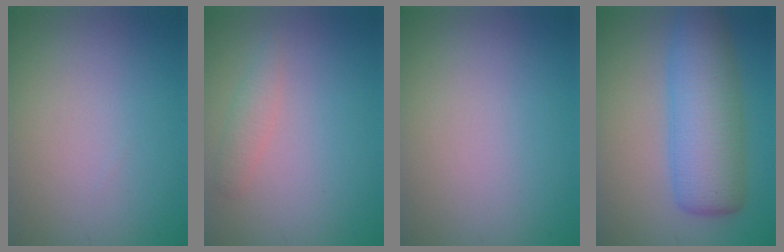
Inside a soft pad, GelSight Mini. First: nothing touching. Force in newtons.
{"total": 1.5, "press": 1.5, "slide": 0.0}
{"total": 0.0}
{"total": 7.7, "press": 7.7, "slide": 0.2}